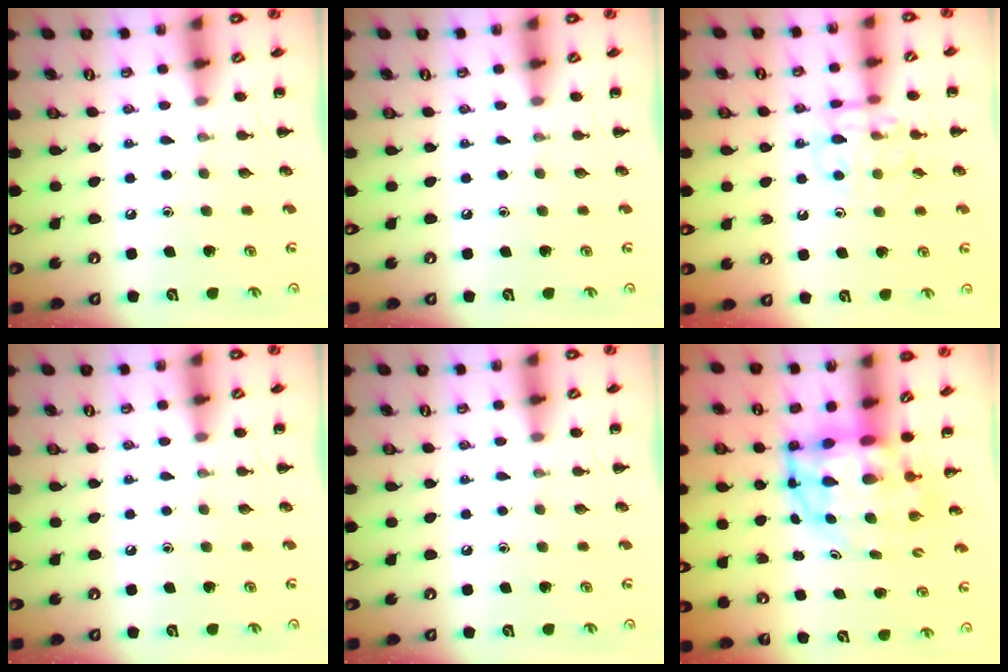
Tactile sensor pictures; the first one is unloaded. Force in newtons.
{"total": 0.0}
{"total": 10.7, "press": 10.7, "slide": 0.8}
{"total": 0.0}
{"total": 0.0}
{"total": 6.6, "press": 6.3, "slide": 1.9}